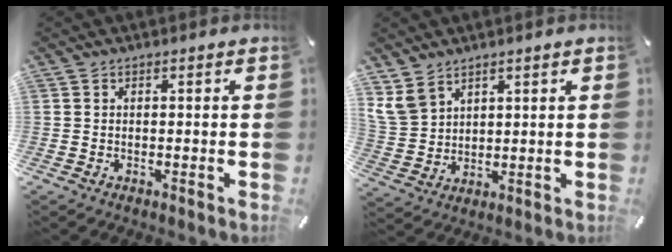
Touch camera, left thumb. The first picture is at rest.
{"total": 6.7, "force": [4.7, 4.6, 1.4], "torque": [-0.055, -0.016, 0.090]}